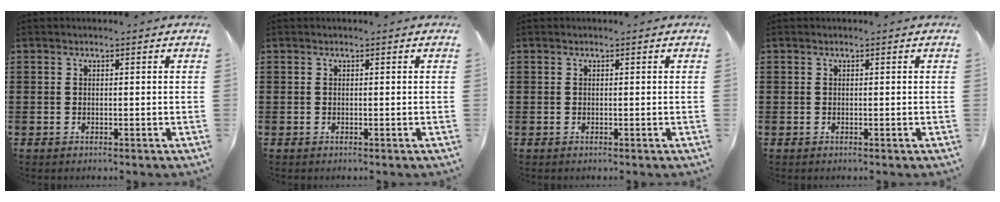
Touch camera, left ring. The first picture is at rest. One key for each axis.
{"total": 0.0}
{"total": 0.0}
{"total": 0.0}